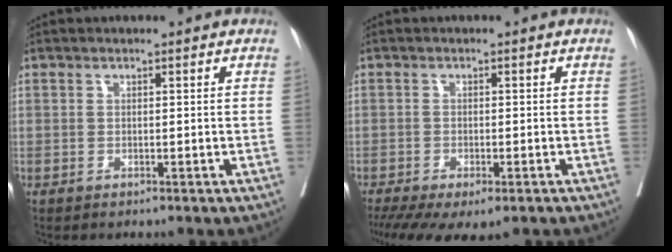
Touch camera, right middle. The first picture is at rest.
{"total": 10.7, "force": [-7.7, 3.5, 6.6], "torque": [-0.116, -0.016, -0.114]}